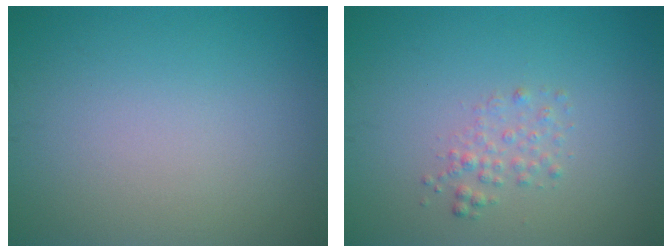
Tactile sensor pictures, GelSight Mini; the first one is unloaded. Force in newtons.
{"total": 1.4, "press": 1.4, "slide": 0.1}